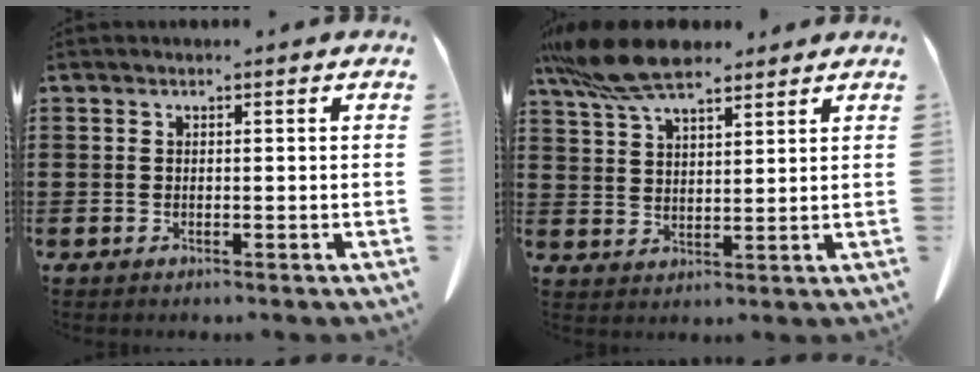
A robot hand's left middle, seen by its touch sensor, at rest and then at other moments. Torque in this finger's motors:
{"motor_torque": [2.00, 0.14, 0.63, 0.21]}